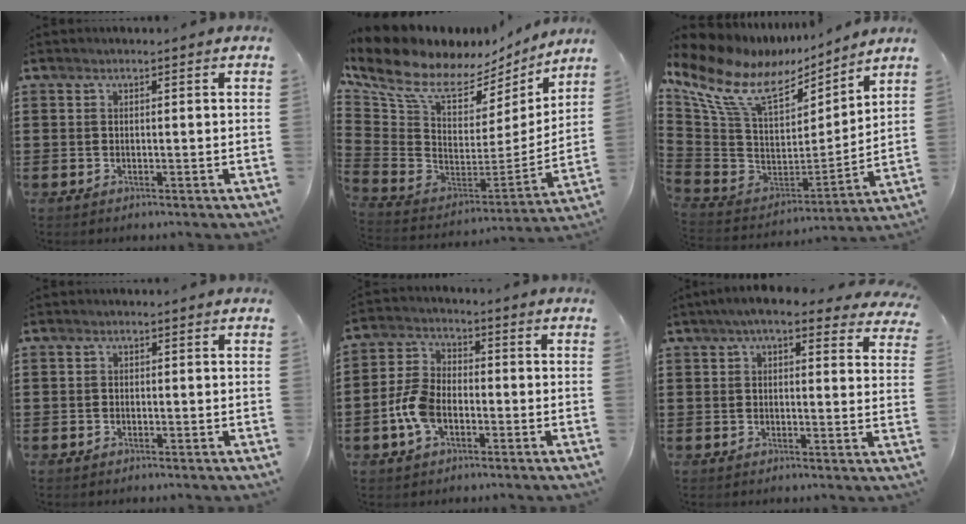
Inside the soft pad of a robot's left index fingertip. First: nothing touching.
{"total": 9.1, "force": [6.0, 4.6, 5.1], "torque": [-0.131, -0.041, 0.105]}
{"total": 12.8, "force": [7.6, 6.4, 8.1], "torque": [-0.195, -0.040, 0.132]}
{"total": 0.6, "force": [-0.3, 0.5, 0.1], "torque": [-0.003, 0.002, -0.007]}
{"total": 6.8, "force": [-2.2, 4.3, 4.8], "torque": [-0.124, 0.001, -0.050]}
{"total": 5.8, "force": [4.6, 1.2, 3.3], "torque": [-0.078, -0.002, 0.082]}